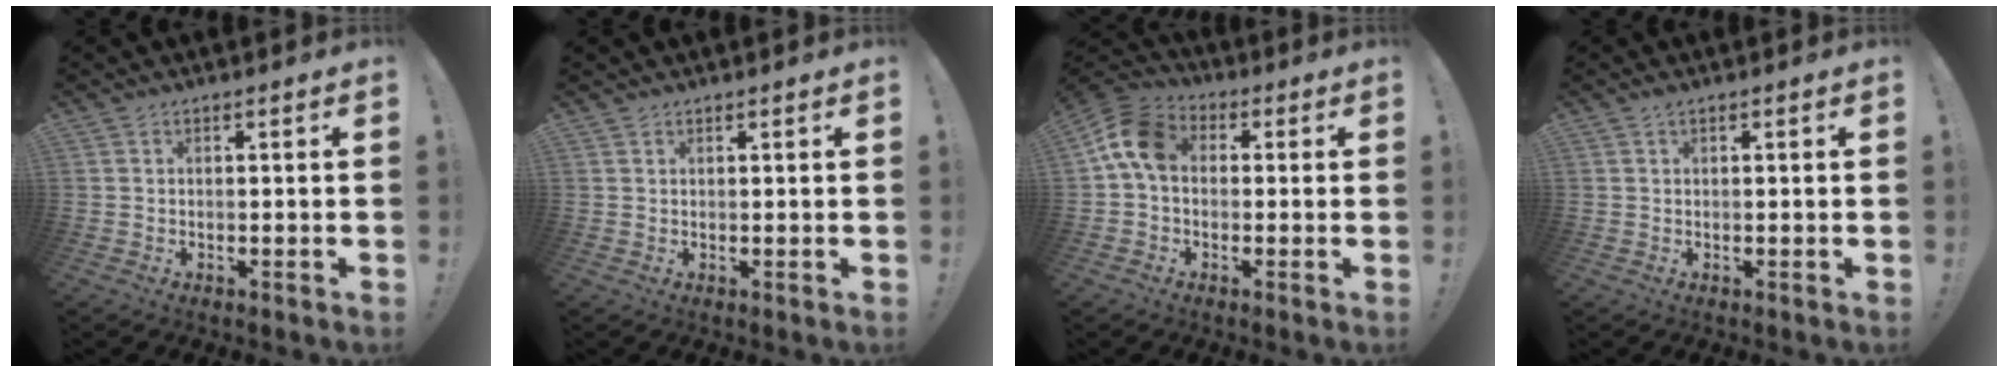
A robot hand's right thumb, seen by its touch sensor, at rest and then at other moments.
{"total": 0.8, "force": [0.8, 0.3, 0.1], "torque": [0.000, -0.002, 0.015]}
{"total": 10.9, "force": [1.3, 7.4, 8.0], "torque": [-0.160, 0.018, 0.030]}
{"total": 0.8, "force": [0.7, 0.1, 0.5], "torque": [-0.003, -0.001, 0.011]}